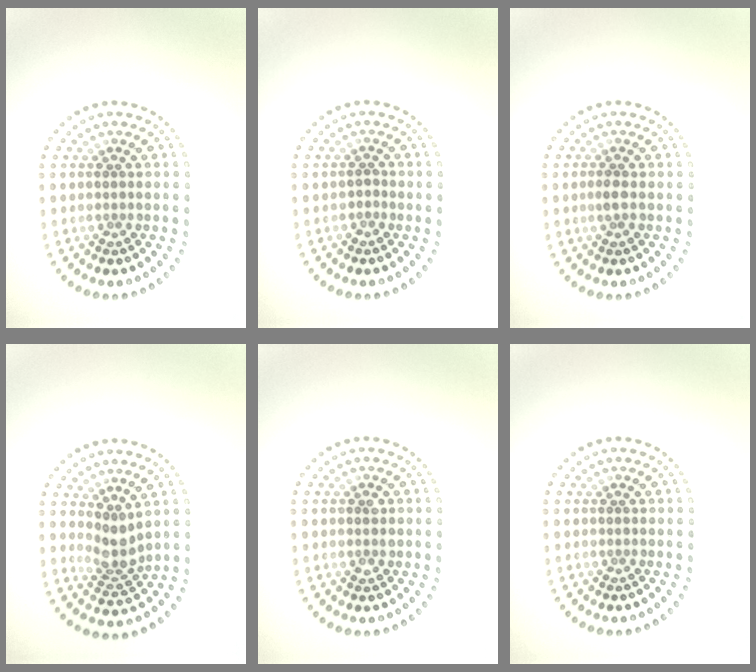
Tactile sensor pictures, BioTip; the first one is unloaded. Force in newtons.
{"total": 0.5, "press": 0.2, "slide": 0.5}
{"total": 0.8, "press": 0.8, "slide": 0.2}
{"total": 2.5, "press": 1.9, "slide": 1.6}
{"total": 1.1, "press": 1.1, "slide": 0.4}
{"total": 0.0}